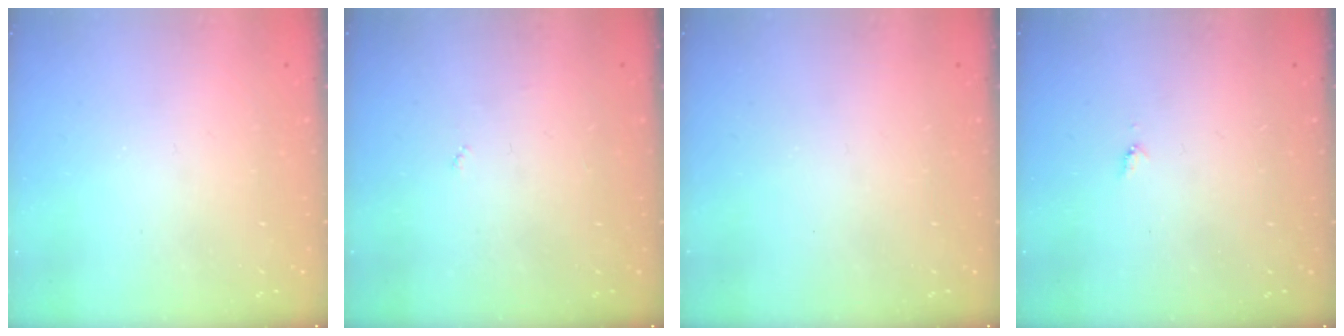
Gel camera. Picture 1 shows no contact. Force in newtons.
{"total": 2.7, "press": 2.7, "slide": 0.4}
{"total": 0.0}
{"total": 3.5, "press": 3.5, "slide": 0.5}